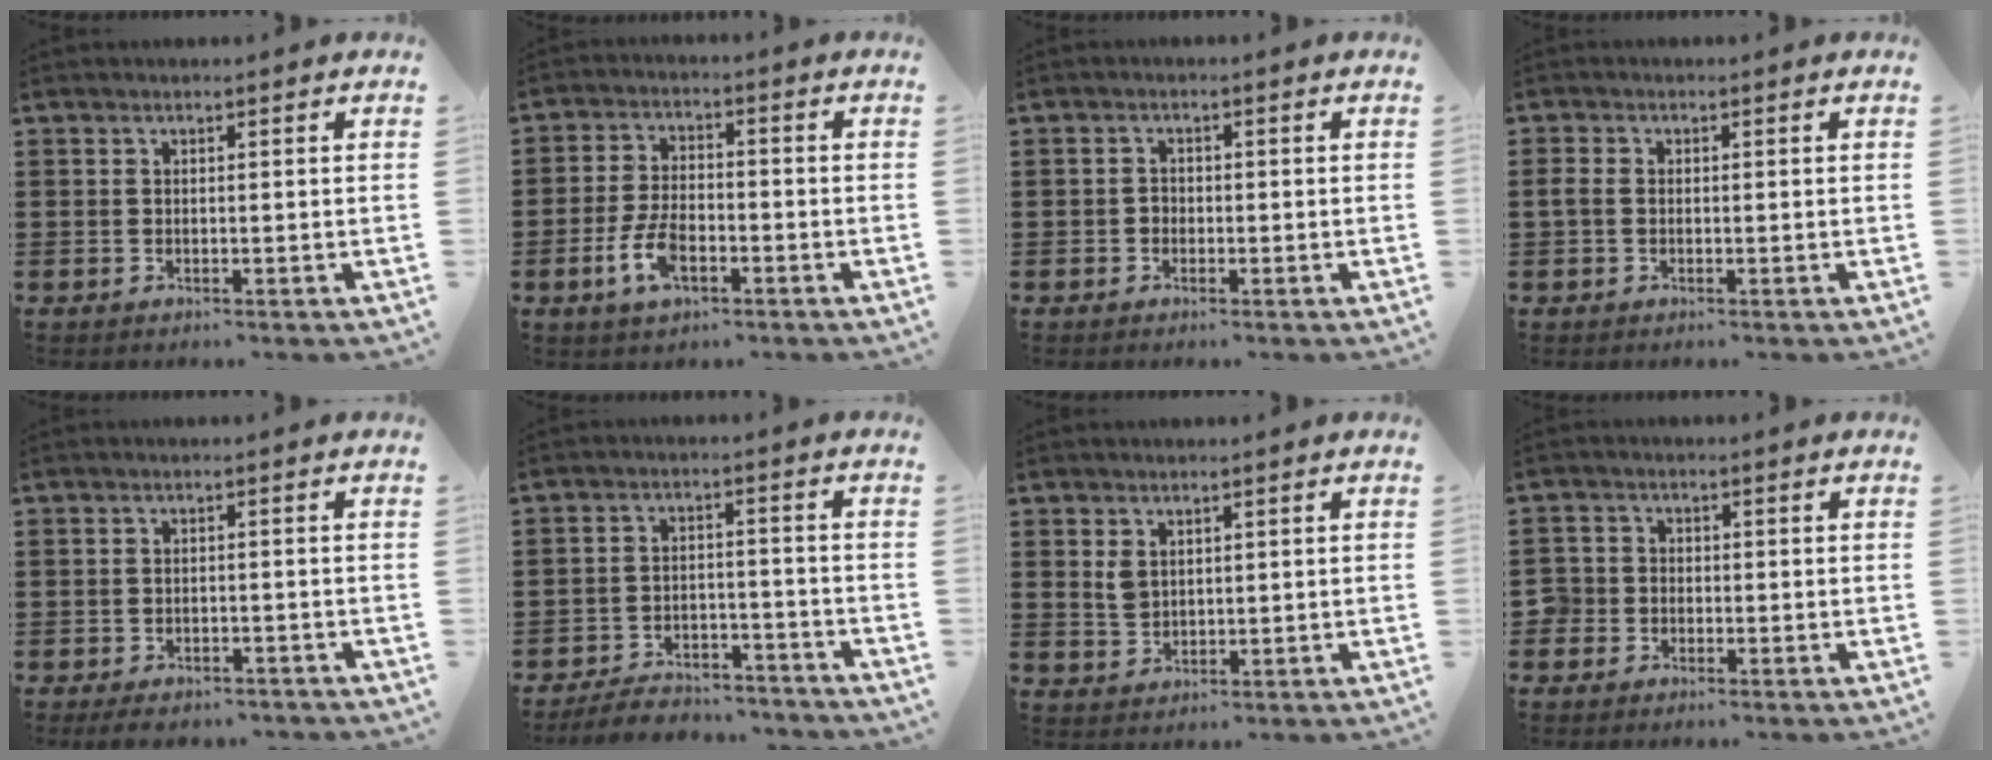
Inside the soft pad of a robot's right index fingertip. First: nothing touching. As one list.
[{"total": 6.5, "force": [-2.7, 3.1, 5.1], "torque": [-0.126, -0.005, -0.057]}, {"total": 1.1, "force": [-0.6, 0.9, 0.3], "torque": [-0.009, 0.001, -0.013]}, {"total": 1.5, "force": [-0.2, 1.1, 1.0], "torque": [-0.038, -0.002, -0.010]}, {"total": 2.4, "force": [-2.3, 0.4, 0.6], "torque": [-0.021, -0.003, -0.049]}, {"total": 5.4, "force": [-5.2, 0.9, 1.1], "torque": [-0.024, 0.007, -0.103]}, {"total": 2.6, "force": [1.3, 1.7, 1.4], "torque": [-0.034, 0.005, 0.024]}, {"total": 2.2, "force": [-1.2, 1.9, 0.1], "torque": [-0.018, 0.000, -0.031]}]